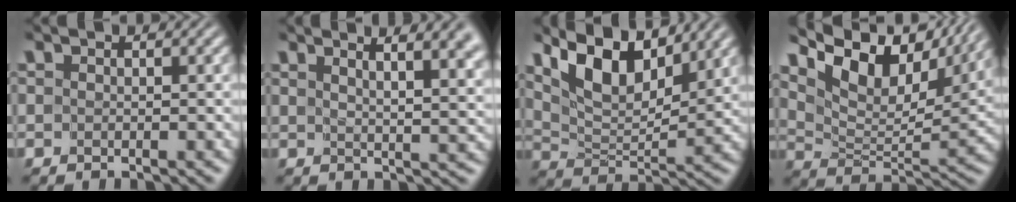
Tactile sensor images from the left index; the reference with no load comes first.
{"total": 9.1, "force": [5.4, 3.3, 6.5], "torque": [-0.042, 0.040, 0.047]}
{"total": 8.5, "force": [5.6, 3.2, 5.6], "torque": [-0.107, 0.005, 0.102]}
{"total": 12.0, "force": [7.8, 5.2, 7.4], "torque": [-0.136, 0.012, 0.141]}